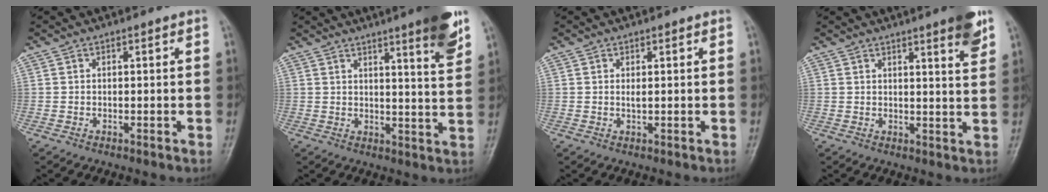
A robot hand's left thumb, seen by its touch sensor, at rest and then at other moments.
{"total": 9.7, "force": [6.2, 0.8, 7.5], "torque": [-0.090, -0.036, 0.079]}
{"total": 1.4, "force": [0.5, 0.5, 1.2], "torque": [-0.020, -0.002, 0.009]}
{"total": 6.4, "force": [4.1, 0.7, 4.8], "torque": [-0.056, -0.023, 0.052]}